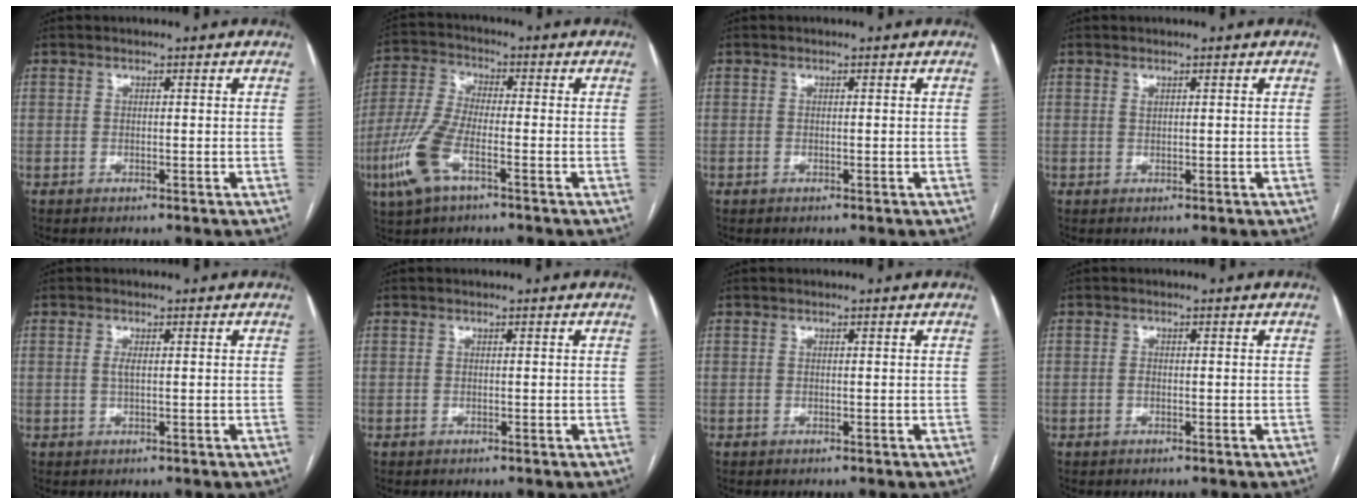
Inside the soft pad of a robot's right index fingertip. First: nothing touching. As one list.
[{"total": 9.9, "force": [-4.3, 3.0, 8.4], "torque": [-0.207, -0.010, -0.087]}, {"total": 0.0}, {"total": 0.6, "force": [0.4, 0.3, 0.3], "torque": [-0.008, -0.002, 0.007]}, {"total": 1.3, "force": [0.2, 0.3, 1.2], "torque": [-0.030, 0.000, 0.003]}, {"total": 0.0}, {"total": 0.0}, {"total": 0.6, "force": [-0.1, 0.3, 0.5], "torque": [-0.009, 0.001, -0.003]}]